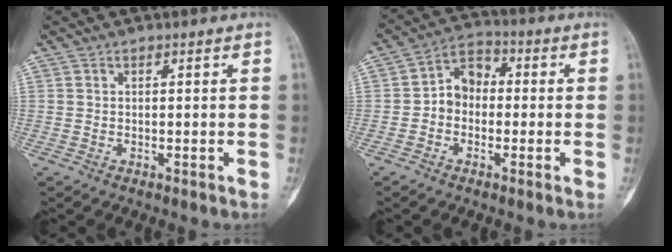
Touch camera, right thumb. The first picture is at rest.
{"total": 6.8, "force": [-0.9, 5.5, 3.9], "torque": [-0.040, 0.030, -0.033]}